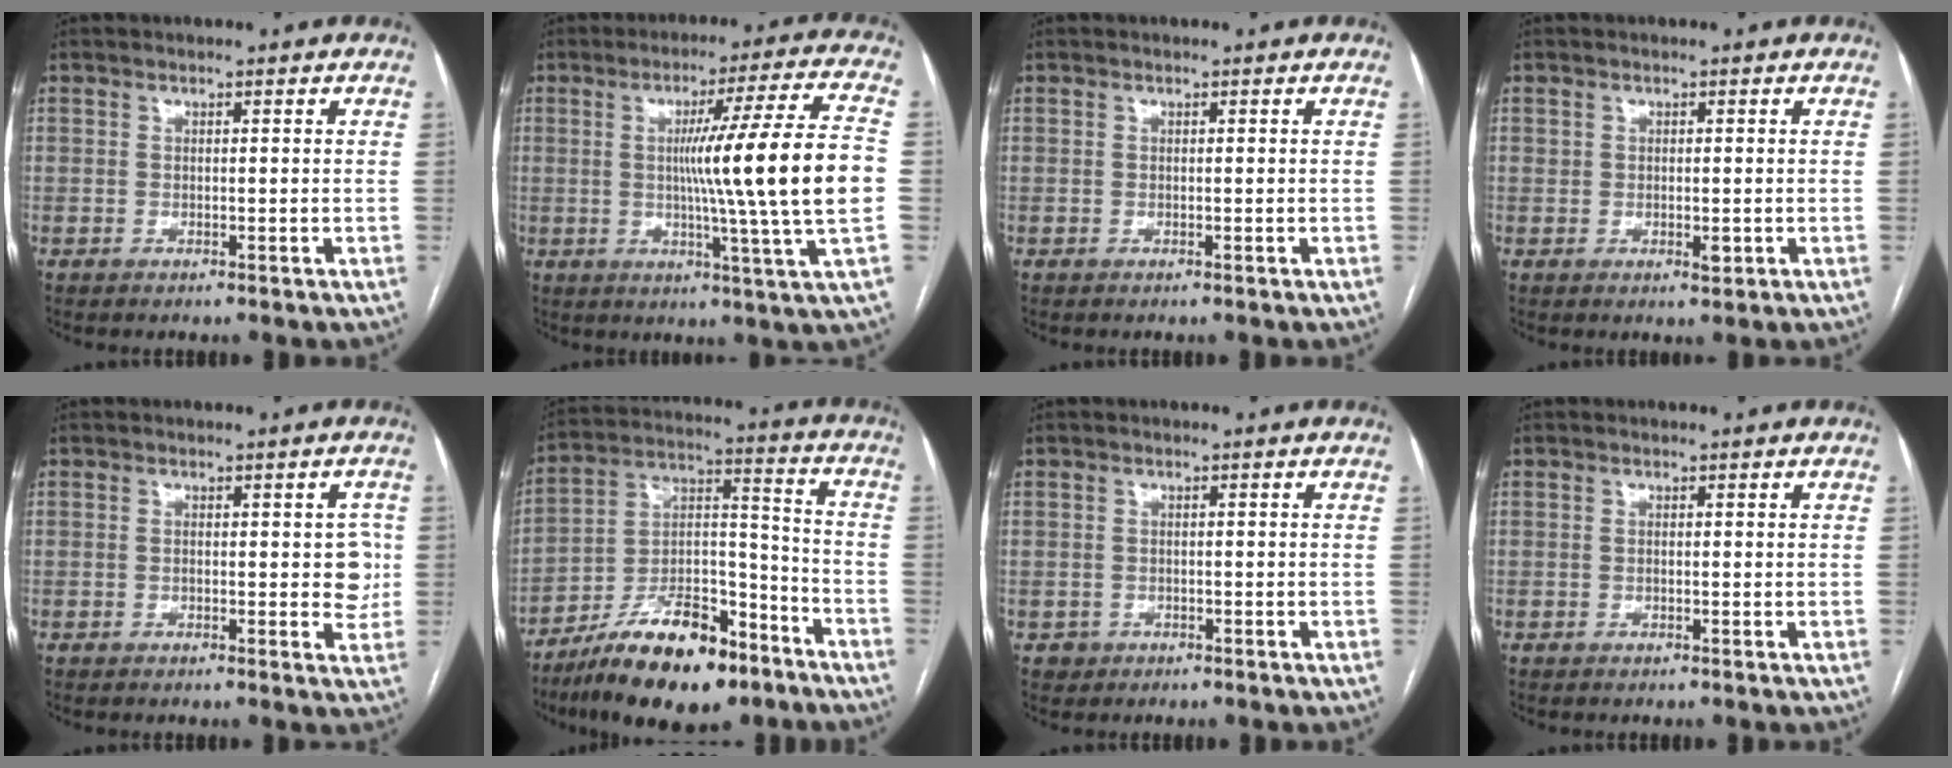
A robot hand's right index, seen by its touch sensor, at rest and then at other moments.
{"total": 17.7, "force": [-0.2, -2.6, 17.5], "torque": [-0.261, -0.009, -0.016]}
{"total": 0.0}
{"total": 1.6, "force": [-0.1, 1.0, 1.3], "torque": [-0.018, 0.000, 0.004]}
{"total": 4.2, "force": [0.0, 1.8, 3.8], "torque": [-0.035, 0.005, -0.001]}
{"total": 19.3, "force": [-13.4, 6.3, 12.4], "torque": [-0.212, 0.018, -0.225]}
{"total": 1.5, "force": [-0.8, 1.3, -0.1], "torque": [0.000, 0.007, -0.011]}
{"total": 0.0}